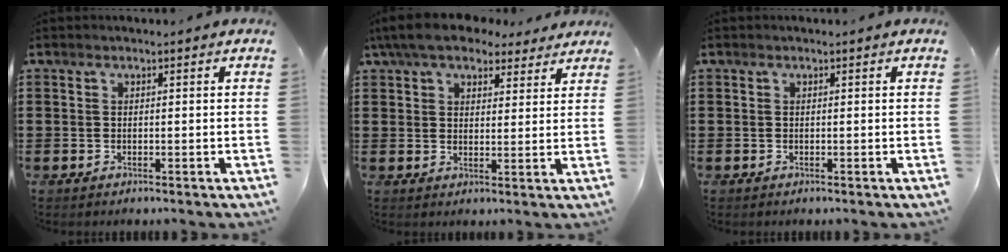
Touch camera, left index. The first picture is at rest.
{"total": 7.3, "force": [6.1, 2.4, 3.1], "torque": [-0.083, -0.006, 0.116]}
{"total": 0.0}